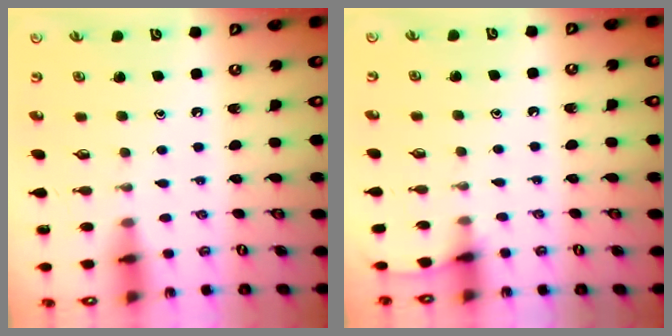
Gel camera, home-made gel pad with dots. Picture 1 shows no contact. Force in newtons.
{"total": 2.4, "press": 2.4, "slide": 0.4}